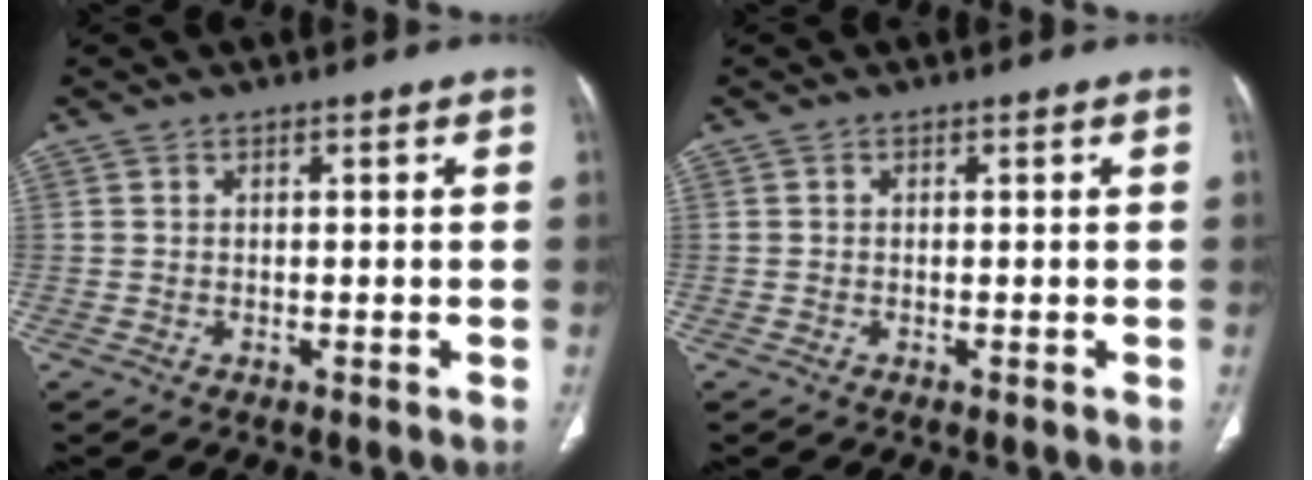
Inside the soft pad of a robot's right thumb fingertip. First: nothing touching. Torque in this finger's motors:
{"motor_torque": [0.48, 0.21, -0.36, 0.24, -0.02]}